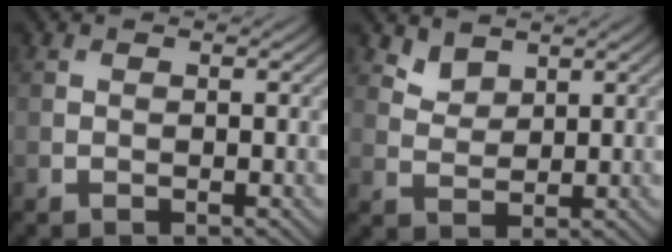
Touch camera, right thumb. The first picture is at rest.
{"total": 2.6, "force": [2.2, 1.3, 0.7], "torque": [-0.021, -0.007, 0.050]}